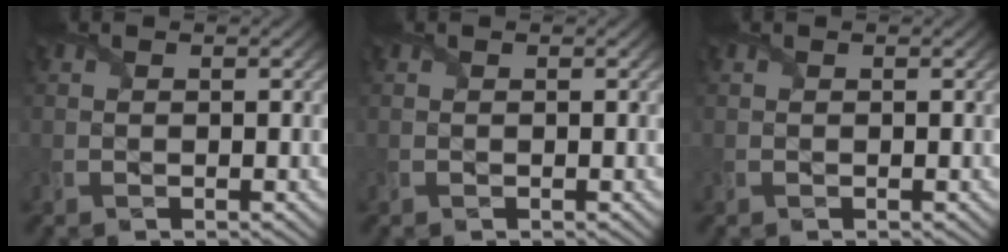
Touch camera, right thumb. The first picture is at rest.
{"total": 0.0}
{"total": 0.0}